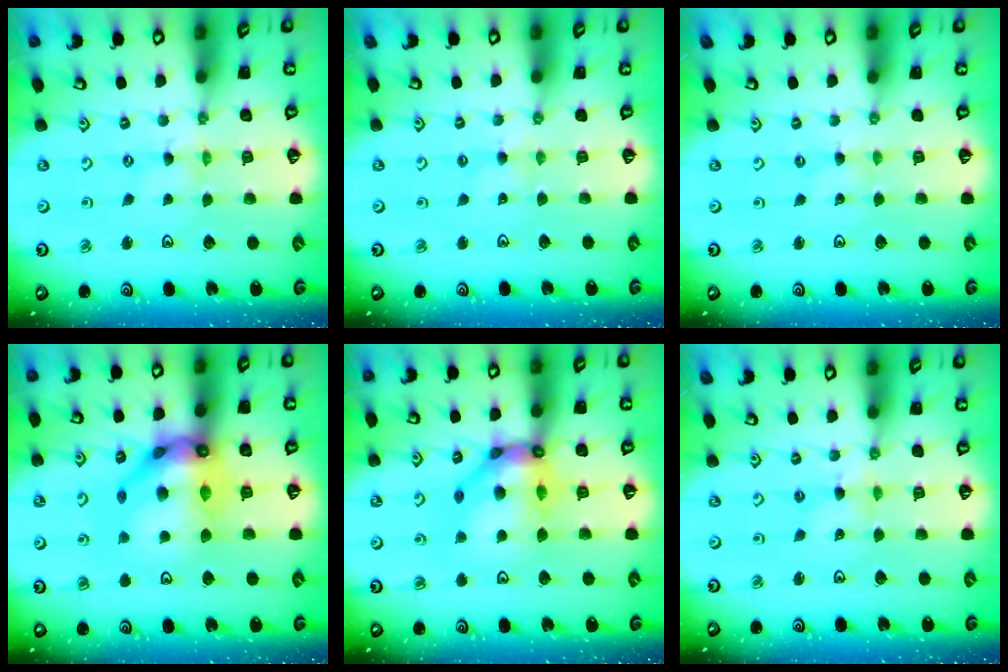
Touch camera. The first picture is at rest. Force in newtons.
{"total": 1.9, "press": 1.9, "slide": 0.3}
{"total": 0.0}
{"total": 17.4, "press": 17.4, "slide": 1.5}
{"total": 15.1, "press": 15.0, "slide": 2.0}
{"total": 3.1, "press": 3.1, "slide": 0.2}